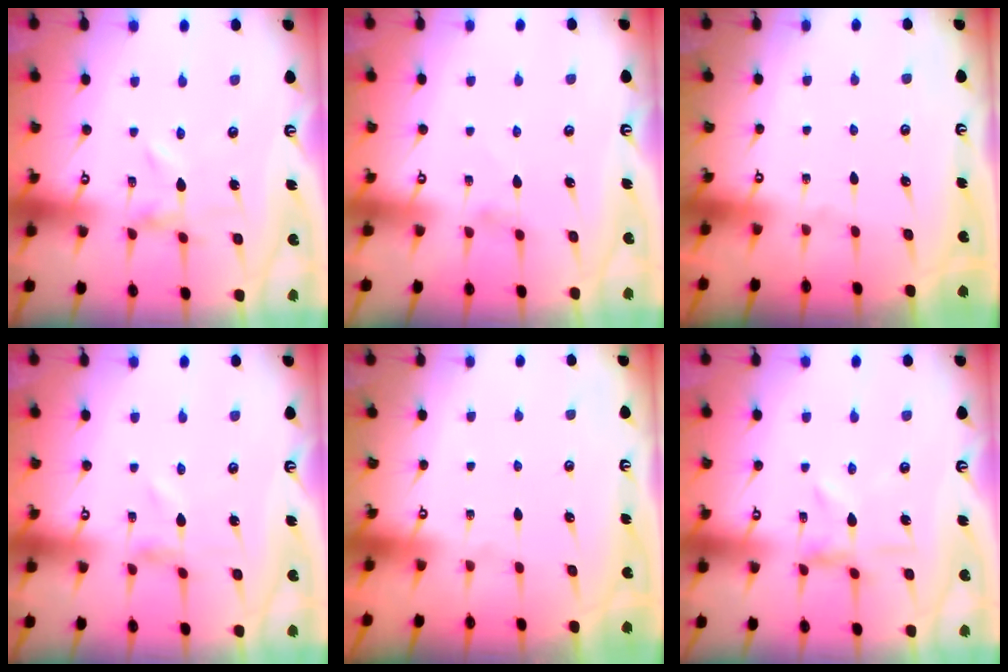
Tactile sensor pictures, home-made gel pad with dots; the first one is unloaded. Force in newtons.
{"total": 1.4, "press": 1.3, "slide": 0.3}
{"total": 0.0}
{"total": 0.6, "press": 0.6, "slide": 0.2}
{"total": 0.0}
{"total": 4.7, "press": 4.7, "slide": 0.4}